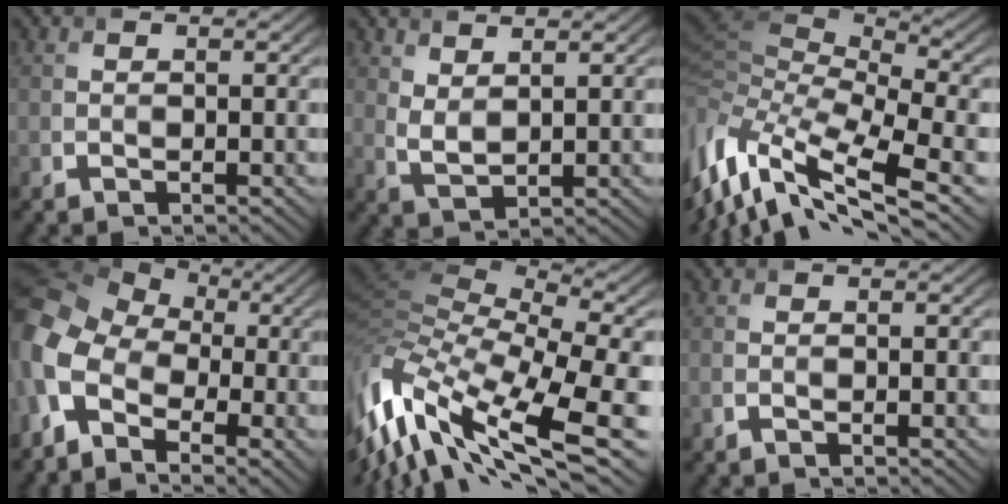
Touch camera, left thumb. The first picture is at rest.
{"total": 3.0, "force": [2.1, 1.0, 1.8], "torque": [-0.048, -0.004, 0.047]}
{"total": 14.3, "force": [-4.0, 6.3, 12.2], "torque": [-0.293, -0.017, -0.049]}
{"total": 11.8, "force": [-2.8, 8.2, 8.1], "torque": [-0.211, -0.026, -0.054]}
{"total": 16.6, "force": [-5.0, 6.8, 14.3], "torque": [-0.328, -0.022, -0.073]}
{"total": 0.8, "force": [-0.5, 0.1, 0.6], "torque": [-0.012, -0.002, -0.010]}